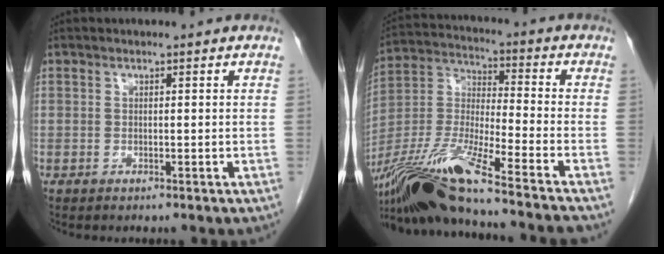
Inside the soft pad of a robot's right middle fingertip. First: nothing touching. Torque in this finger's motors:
{"motor_torque": [1.11, -1.03, 0.66, 0.17]}